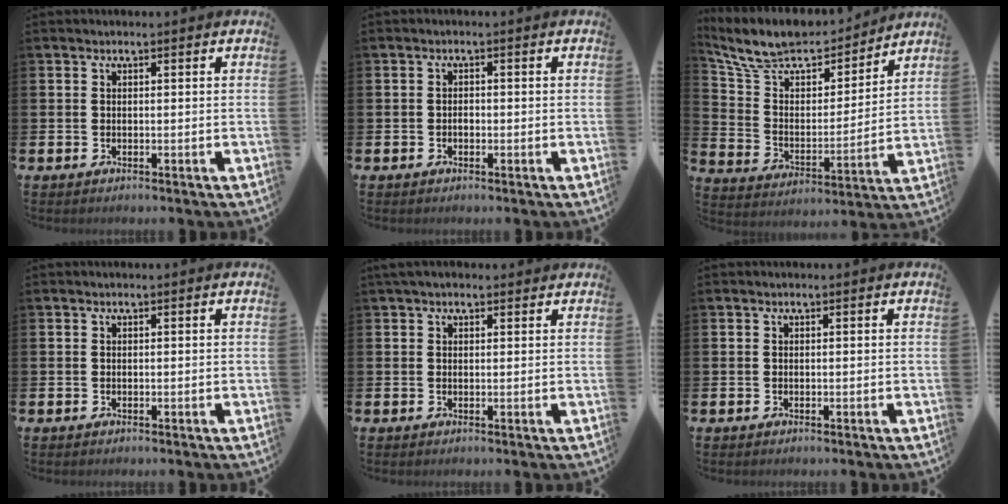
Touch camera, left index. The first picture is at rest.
{"total": 0.9, "force": [-0.3, 0.6, 0.5], "torque": [-0.010, 0.001, -0.006]}
{"total": 10.9, "force": [9.8, 3.5, 3.2], "torque": [-0.112, -0.067, 0.171]}
{"total": 0.0}
{"total": 1.5, "force": [1.2, 0.7, 0.7], "torque": [-0.008, 0.005, 0.020]}
{"total": 0.0}